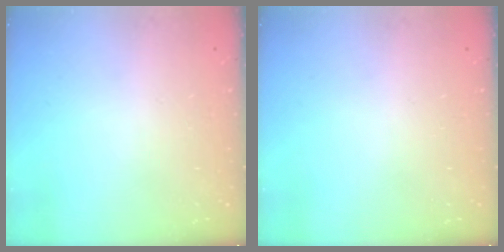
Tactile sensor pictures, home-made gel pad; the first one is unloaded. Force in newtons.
{"total": 0.0}